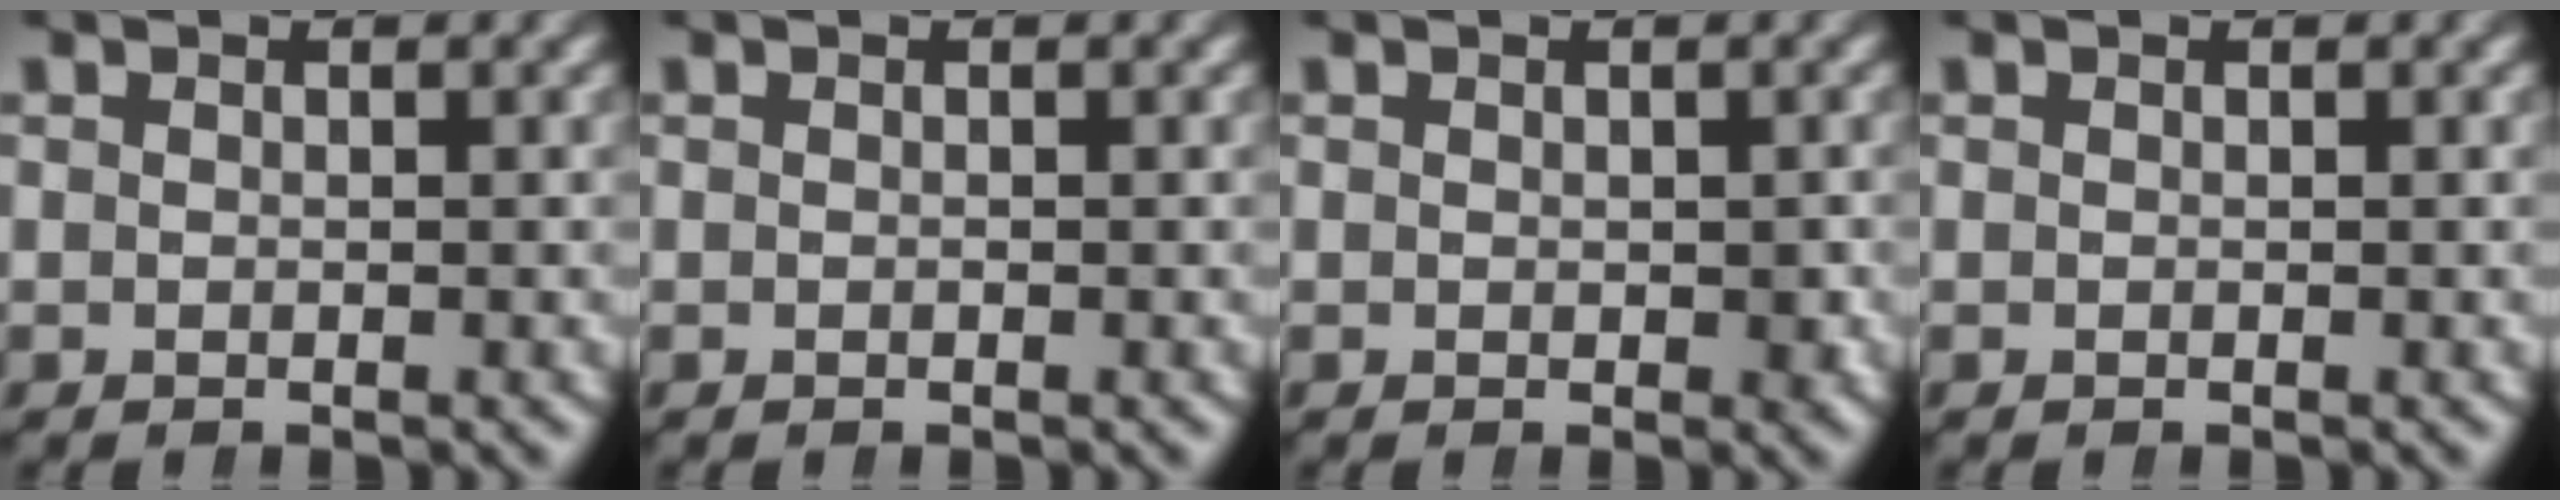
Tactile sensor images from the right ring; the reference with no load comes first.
{"total": 0.0}
{"total": 0.7, "force": [0.1, 0.5, 0.4], "torque": [-0.003, -0.003, 0.003]}
{"total": 0.0}